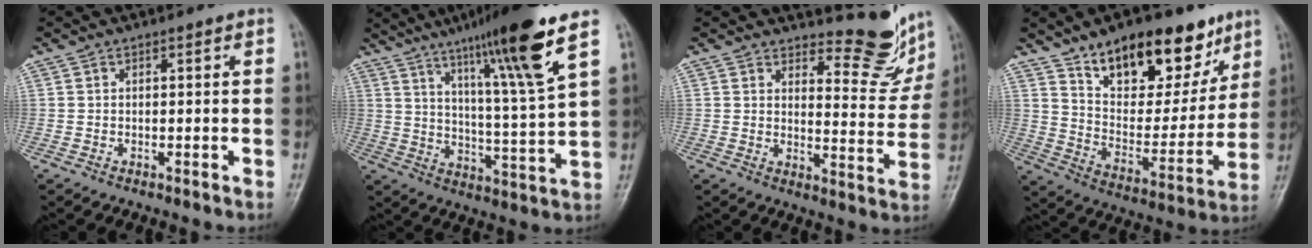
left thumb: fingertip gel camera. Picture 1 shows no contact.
{"total": 17.6, "force": [10.7, 0.3, 14.0], "torque": [-0.219, -0.053, 0.172]}
{"total": 10.1, "force": [9.1, 3.2, 2.9], "torque": [-0.011, -0.092, 0.114]}
{"total": 21.7, "force": [14.1, 10.4, 12.8], "torque": [-0.140, -0.061, 0.231]}